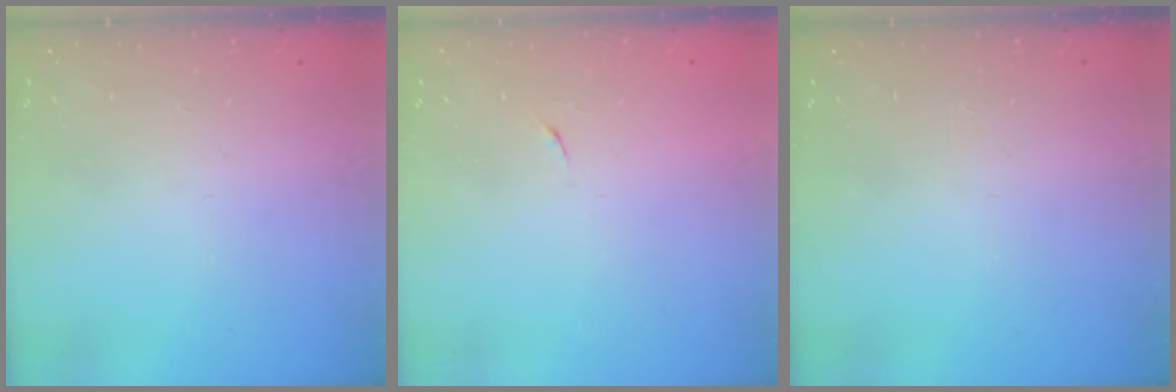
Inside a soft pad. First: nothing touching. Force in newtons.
{"total": 3.8, "press": 3.7, "slide": 0.8}
{"total": 0.0}